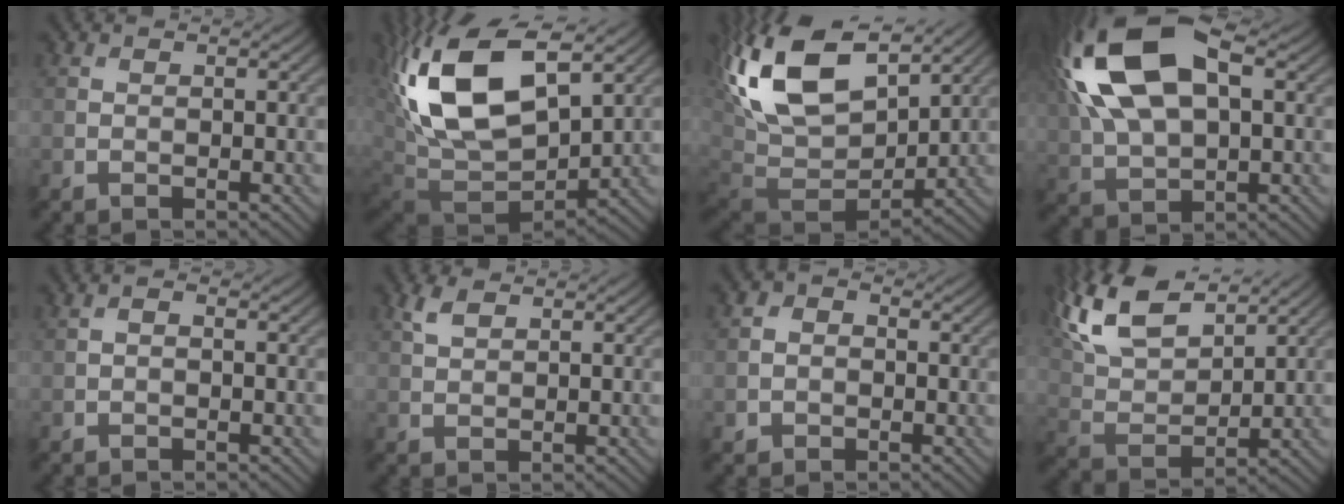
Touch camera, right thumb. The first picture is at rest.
{"total": 18.1, "force": [6.2, 9.9, 13.8], "torque": [-0.309, 0.011, 0.122]}
{"total": 19.6, "force": [8.0, 11.2, 13.9], "torque": [-0.307, 0.029, 0.154]}
{"total": 17.6, "force": [5.2, 9.4, 13.9], "torque": [-0.311, 0.030, 0.085]}
{"total": 0.8, "force": [-0.2, 0.5, 0.7], "torque": [-0.013, 0.002, -0.005]}
{"total": 2.3, "force": [1.4, 1.0, 1.5], "torque": [-0.040, 0.006, 0.029]}
{"total": 2.2, "force": [-0.6, 2.0, 0.8], "torque": [-0.011, -0.003, -0.016]}
{"total": 13.5, "force": [8.8, 5.6, 8.6], "torque": [-0.203, 0.026, 0.159]}